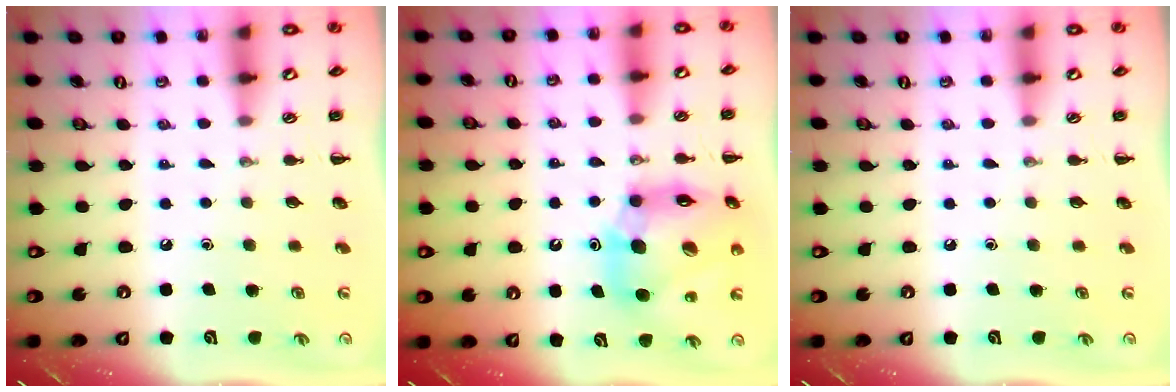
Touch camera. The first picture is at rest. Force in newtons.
{"total": 16.4, "press": 15.7, "slide": 4.8}
{"total": 0.0}